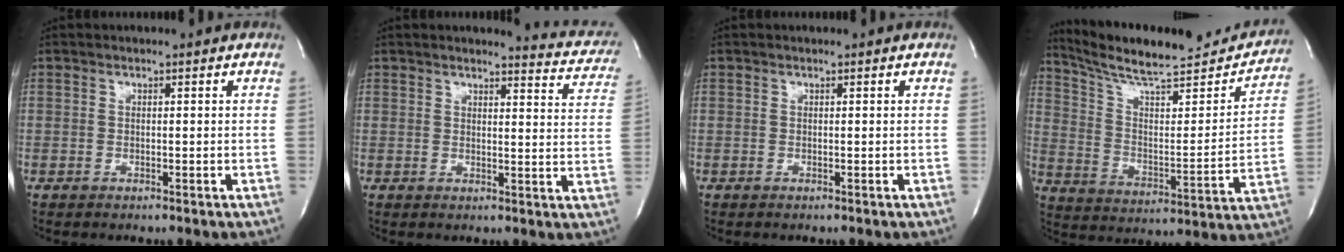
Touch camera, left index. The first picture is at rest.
{"total": 7.6, "force": [7.4, 1.2, 1.4], "torque": [0.000, -0.049, 0.054]}
{"total": 0.0}
{"total": 23.2, "force": [20.9, 3.4, 9.3], "torque": [-0.142, -0.031, 0.302]}